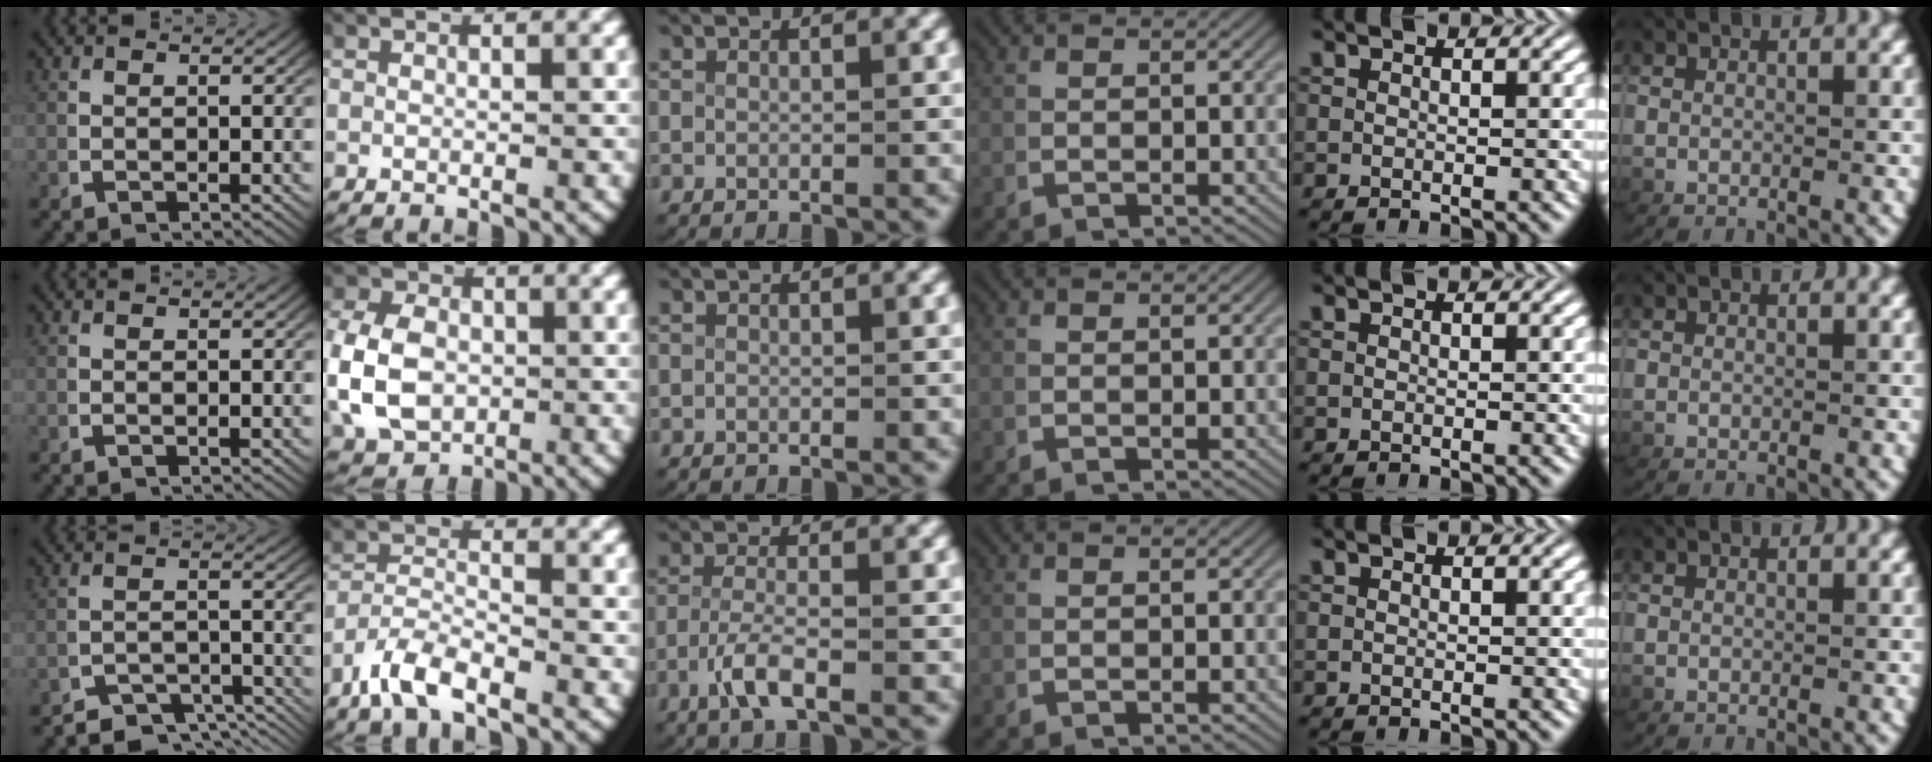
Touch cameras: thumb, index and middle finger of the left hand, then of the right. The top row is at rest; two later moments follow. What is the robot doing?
{"motion": "grasp_and_lifting", "object": "card"}